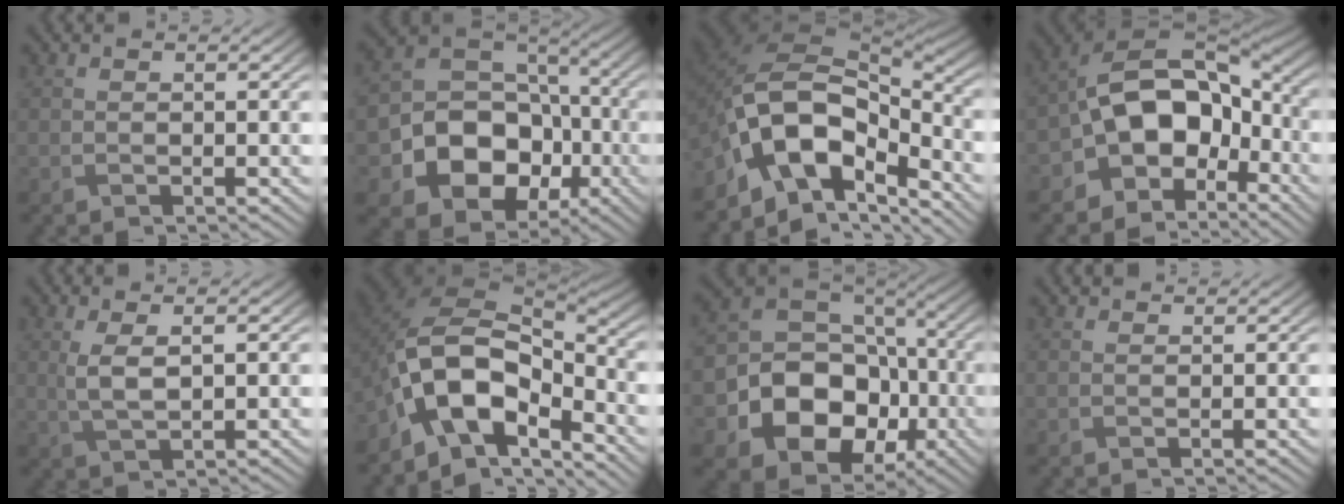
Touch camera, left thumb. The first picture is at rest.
{"total": 13.7, "force": [-4.5, 10.7, 7.4], "torque": [-0.161, -0.037, -0.080]}
{"total": 14.5, "force": [-5.6, 8.4, 10.5], "torque": [-0.202, -0.018, -0.110]}
{"total": 14.1, "force": [-4.4, 9.7, 9.2], "torque": [-0.162, -0.007, -0.093]}
{"total": 3.3, "force": [0.6, 1.1, 3.1], "torque": [-0.076, 0.000, 0.018]}
{"total": 13.4, "force": [-6.1, 7.5, 9.3], "torque": [-0.171, -0.012, -0.122]}
{"total": 15.0, "force": [-4.5, 12.0, 7.9], "torque": [-0.168, -0.038, -0.088]}
{"total": 0.9, "force": [0.8, 0.3, 0.1], "torque": [-0.004, 0.001, 0.015]}